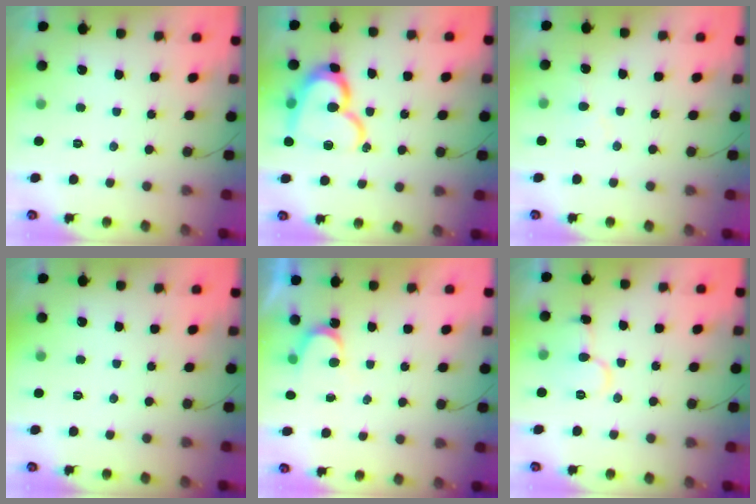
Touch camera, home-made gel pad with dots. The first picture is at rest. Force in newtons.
{"total": 17.1, "press": 17.0, "slide": 1.7}
{"total": 4.4, "press": 4.3, "slide": 0.4}
{"total": 0.0}
{"total": 3.7, "press": 3.7, "slide": 0.4}
{"total": 8.1, "press": 8.1, "slide": 0.8}